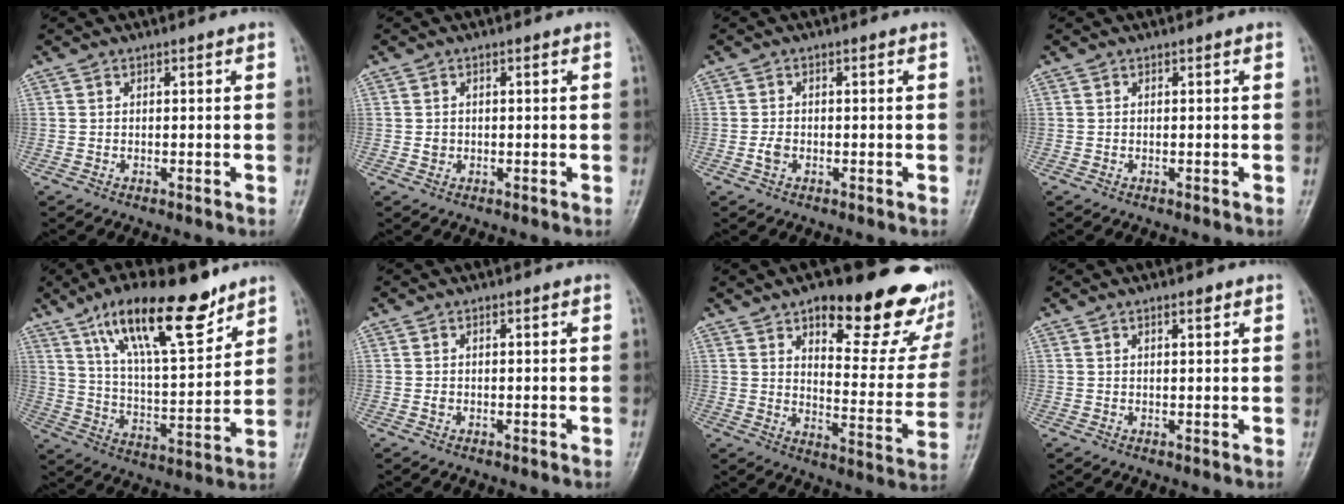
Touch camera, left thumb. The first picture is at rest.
{"total": 1.2, "force": [-0.1, 1.1, 0.5], "torque": [-0.003, 0.002, 0.001]}
{"total": 1.8, "force": [-0.6, 1.2, 1.2], "torque": [-0.022, 0.003, -0.014]}
{"total": 0.0}
{"total": 19.2, "force": [12.4, 6.1, 13.4], "torque": [-0.195, -0.055, 0.219]}
{"total": 0.7, "force": [0.0, 0.5, 0.5], "torque": [-0.005, 0.000, 0.002]}
{"total": 24.2, "force": [14.2, 9.4, 17.3], "torque": [-0.170, -0.059, 0.192]}
{"total": 1.6, "force": [1.0, 0.5, 1.2], "torque": [-0.013, -0.003, 0.014]}